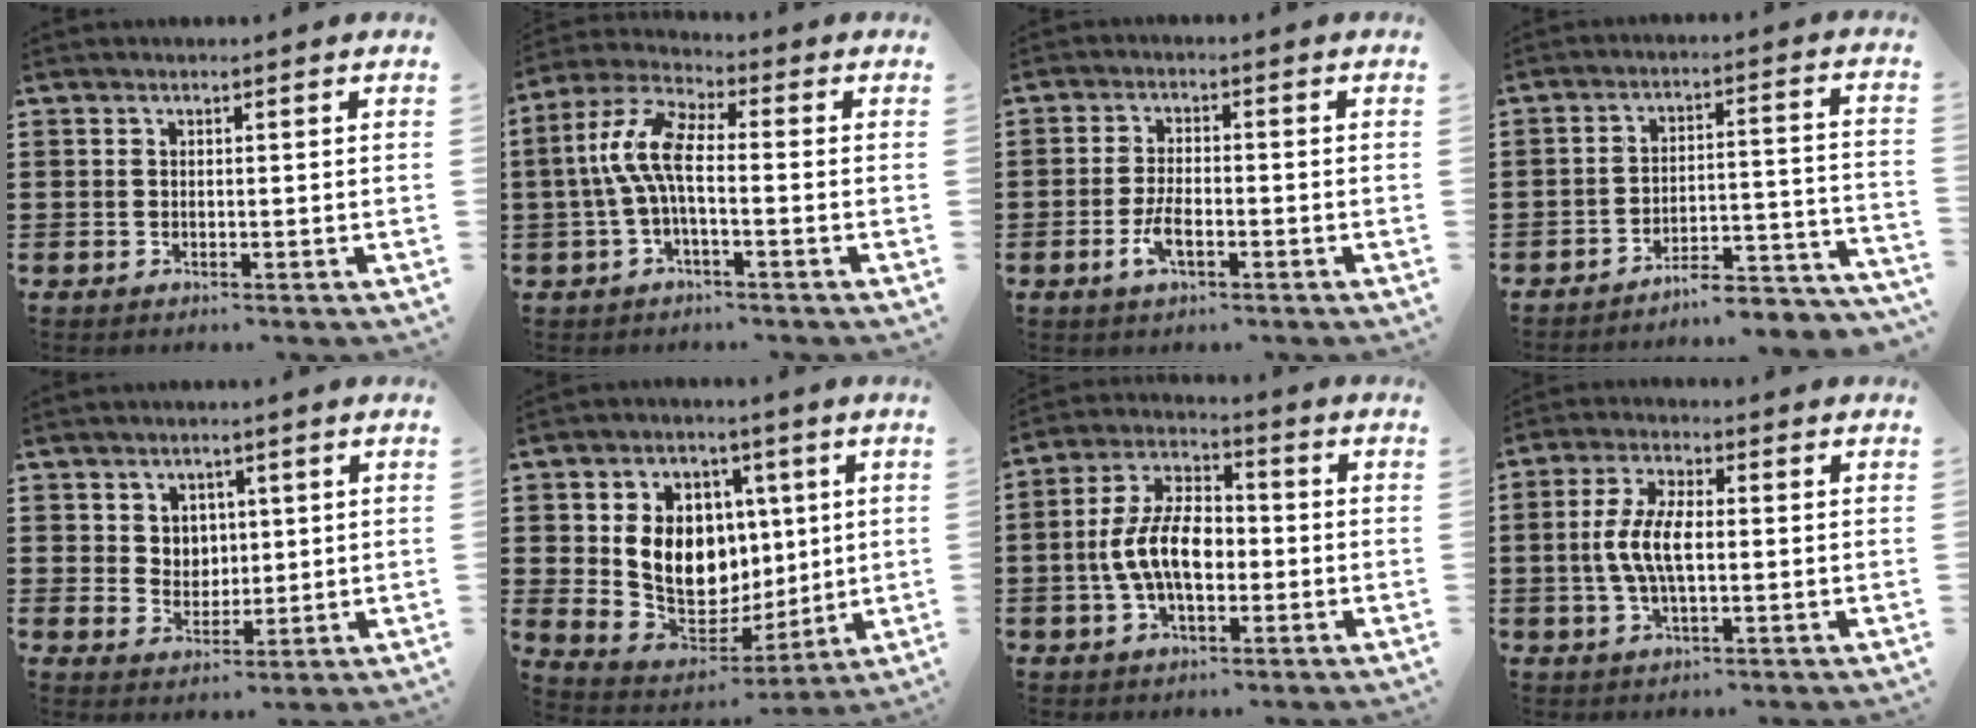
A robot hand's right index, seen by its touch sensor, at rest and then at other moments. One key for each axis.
{"total": 7.6, "fx": -0.8, "fy": 2.5, "fz": 7.1, "tx": -0.174, "ty": -0.013, "tz": -0.025}
{"total": 3.8, "fx": -1.7, "fy": 1.6, "fz": 3.0, "tx": -0.065, "ty": 0.002, "tz": -0.035}
{"total": 5.4, "fx": -5.2, "fy": 0.3, "fz": 1.3, "tx": -0.022, "ty": 0.001, "tz": -0.106}
{"total": 3.9, "fx": 1.7, "fy": 3.5, "fz": 0.7, "tx": -0.022, "ty": 0.007, "tz": 0.029}
{"total": 11.1, "fx": 1.8, "fy": 9.2, "fz": 5.9, "tx": -0.133, "ty": 0.006, "tz": 0.040}
{"total": 9.3, "fx": -1.4, "fy": 5.1, "fz": 7.6, "tx": -0.176, "ty": 0.005, "tz": -0.034}
{"total": 6.7, "fx": -0.5, "fy": 2.6, "fz": 6.2, "tx": -0.144, "ty": -0.007, "tz": -0.020}